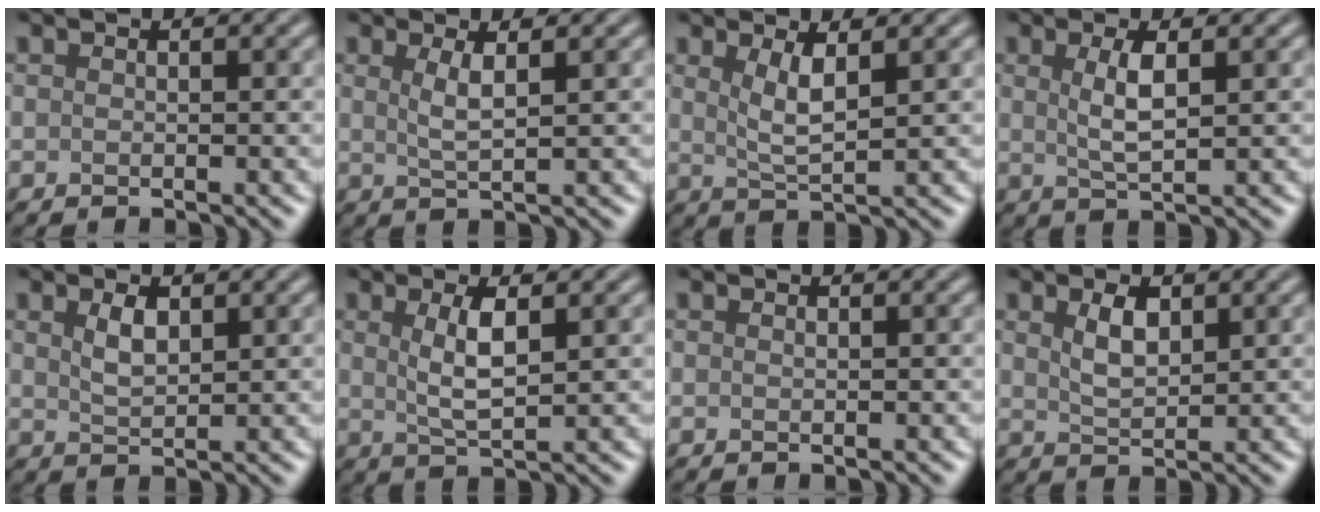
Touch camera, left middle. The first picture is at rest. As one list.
[{"total": 2.4, "force": [0.9, 0.6, 2.2], "torque": [-0.038, -0.003, 0.017]}, {"total": 3.0, "force": [1.2, 0.8, 2.6], "torque": [-0.050, -0.007, 0.025]}, {"total": 2.9, "force": [0.8, 0.8, 2.7], "torque": [-0.054, -0.002, 0.018]}, {"total": 2.1, "force": [1.0, 1.0, 1.6], "torque": [-0.035, -0.001, 0.022]}, {"total": 3.4, "force": [1.0, 1.0, 3.1], "torque": [-0.061, -0.003, 0.020]}, {"total": 0.0}, {"total": 2.7, "force": [1.2, 1.3, 2.0], "torque": [-0.044, -0.001, 0.026]}]